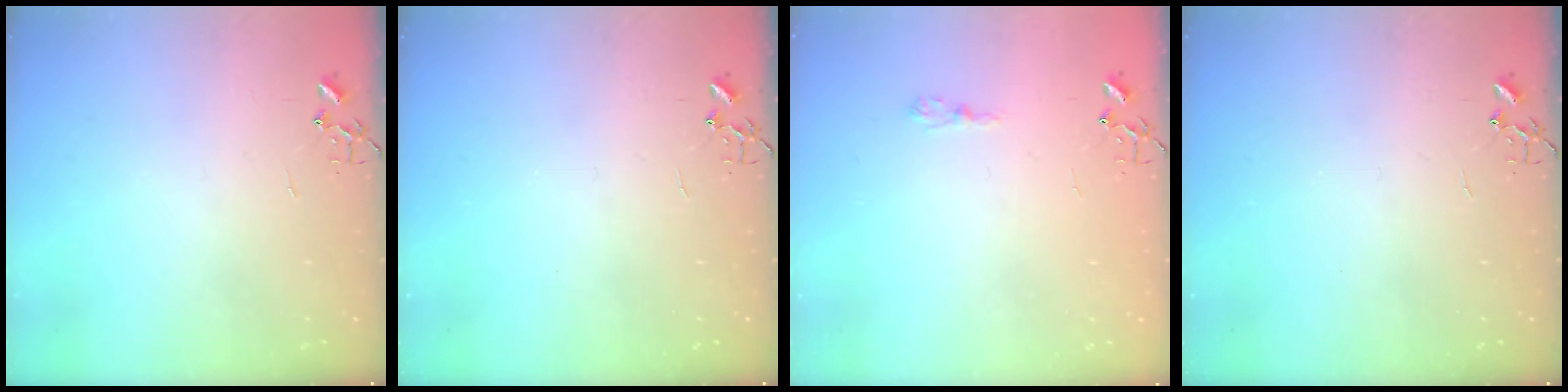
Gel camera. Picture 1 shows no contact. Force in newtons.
{"total": 0.0}
{"total": 5.9, "press": 5.9, "slide": 0.6}
{"total": 0.0}